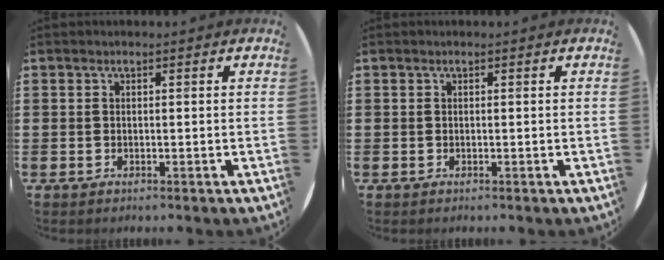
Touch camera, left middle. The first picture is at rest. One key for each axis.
{"total": 0.0}